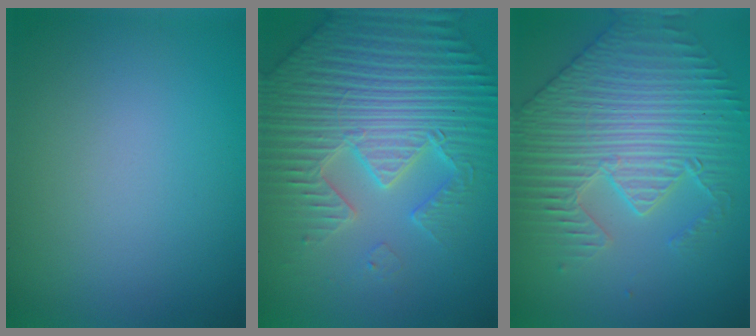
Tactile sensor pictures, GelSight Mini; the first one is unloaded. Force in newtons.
{"total": 7.7, "press": 7.4, "slide": 1.9}
{"total": 5.6, "press": 5.2, "slide": 2.2}